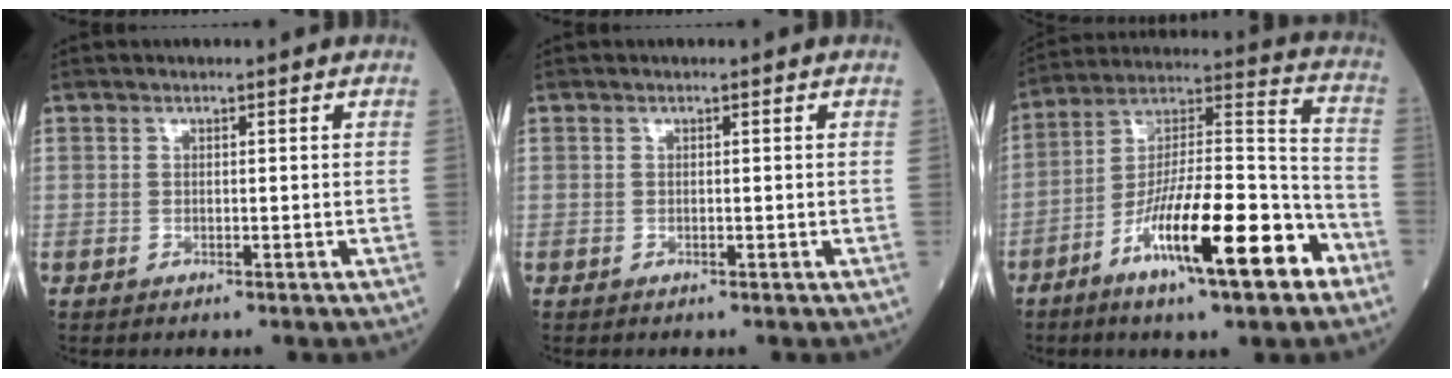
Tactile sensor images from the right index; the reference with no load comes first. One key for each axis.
{"total": 0.0}
{"total": 19.6, "fx": -9.7, "fy": 3.1, "fz": 16.8, "tx": -0.287, "ty": -0.006, "tz": -0.157}